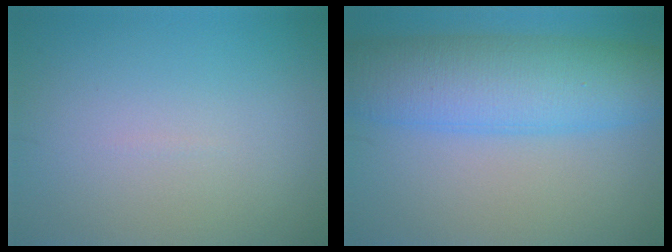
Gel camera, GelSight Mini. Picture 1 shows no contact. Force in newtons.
{"total": 9.9, "press": 9.9, "slide": 0.3}